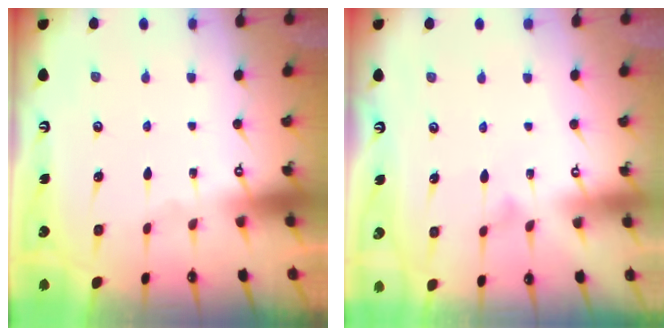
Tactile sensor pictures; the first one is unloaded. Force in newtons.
{"total": 4.4, "press": 4.4, "slide": 0.3}